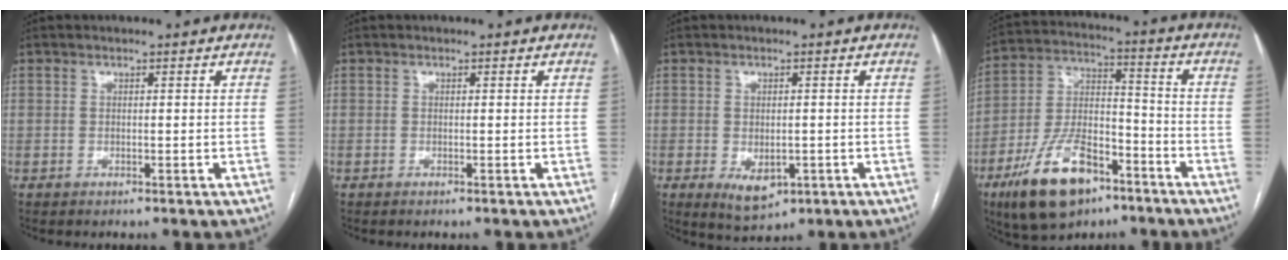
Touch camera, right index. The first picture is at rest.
{"total": 0.0}
{"total": 5.1, "force": [-1.6, 2.8, 3.9], "torque": [-0.064, -0.008, -0.011]}
{"total": 15.7, "force": [-9.3, 6.8, 10.7], "torque": [-0.213, 0.003, -0.161]}